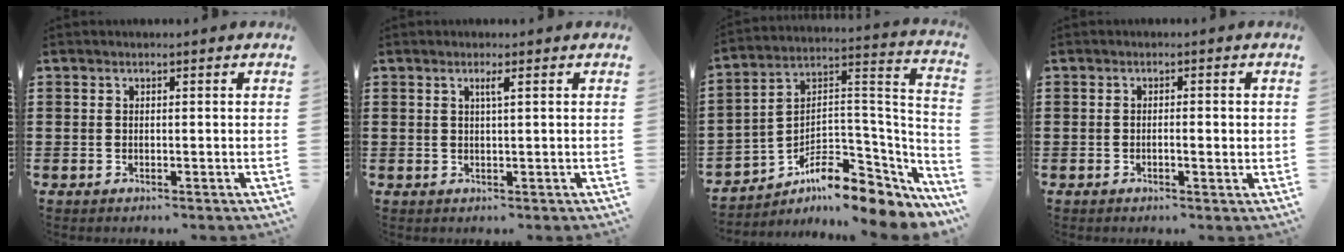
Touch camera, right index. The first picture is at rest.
{"total": 1.3, "force": [0.5, -0.1, 1.2], "torque": [-0.022, -0.001, 0.007]}
{"total": 8.5, "force": [-5.6, 4.0, 5.0], "torque": [-0.092, -0.003, -0.103]}
{"total": 1.8, "force": [-0.4, 0.2, 1.7], "torque": [-0.029, -0.001, -0.007]}